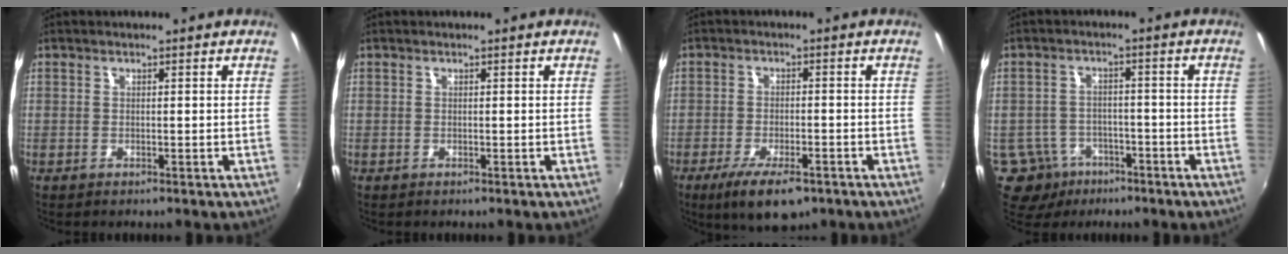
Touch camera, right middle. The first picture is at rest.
{"total": 0.0}
{"total": 9.3, "force": [-6.2, 2.9, 6.4], "torque": [-0.140, -0.028, -0.099]}
{"total": 9.2, "force": [-5.2, 7.1, 2.7], "torque": [-0.081, 0.009, -0.068]}